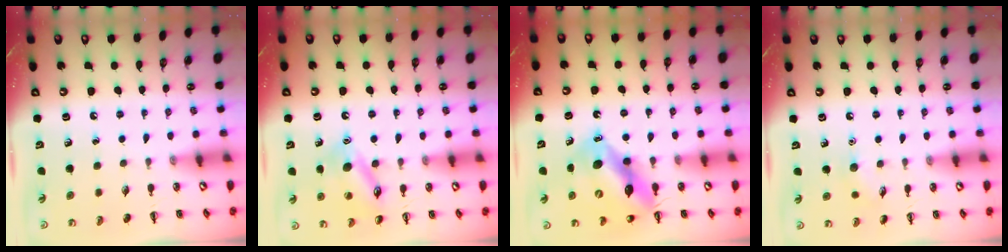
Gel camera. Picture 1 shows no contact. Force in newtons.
{"total": 13.4, "press": 13.3, "slide": 1.4}
{"total": 13.0, "press": 12.5, "slide": 3.8}
{"total": 6.1, "press": 5.9, "slide": 1.6}